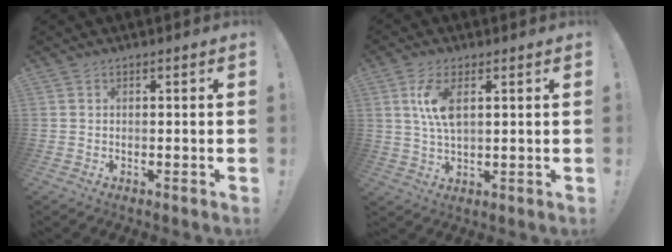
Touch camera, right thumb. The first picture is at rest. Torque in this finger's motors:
{"motor_torque": [-0.31, 0.34, 0.94, 0.15, 0.04]}